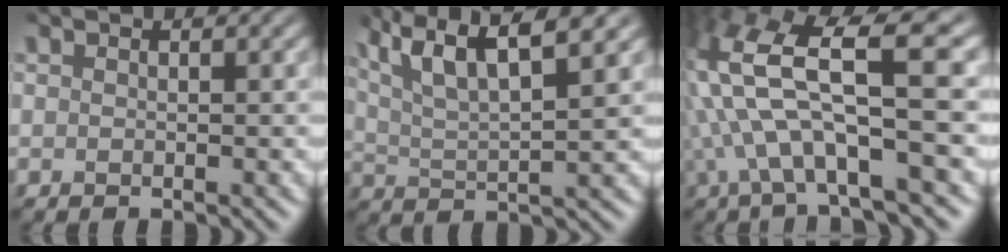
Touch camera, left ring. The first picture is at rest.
{"total": 8.6, "force": [5.2, 2.5, 6.4], "torque": [-0.111, 0.022, 0.079]}
{"total": 10.3, "force": [0.4, 2.8, 9.9], "torque": [-0.198, 0.015, 0.005]}